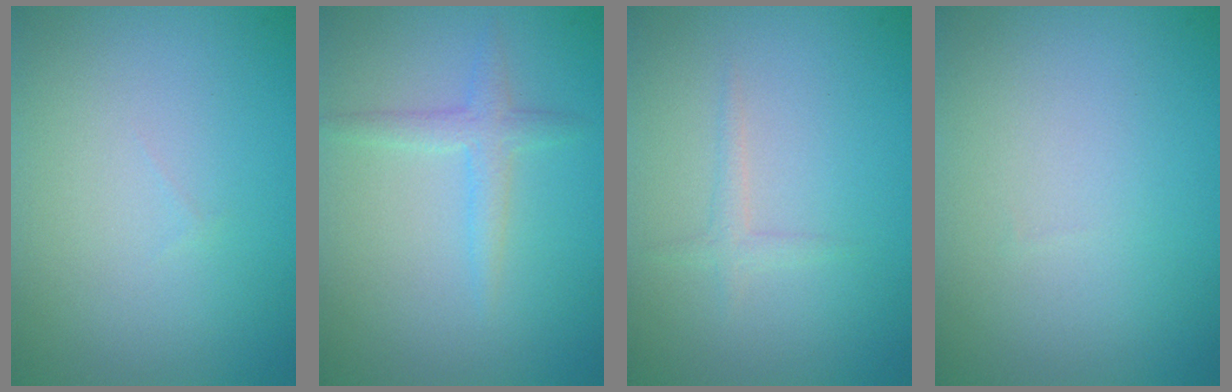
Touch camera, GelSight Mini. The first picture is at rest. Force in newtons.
{"total": 1.8, "press": 1.8, "slide": 0.1}
{"total": 1.0, "press": 1.0, "slide": 0.1}
{"total": 0.0}